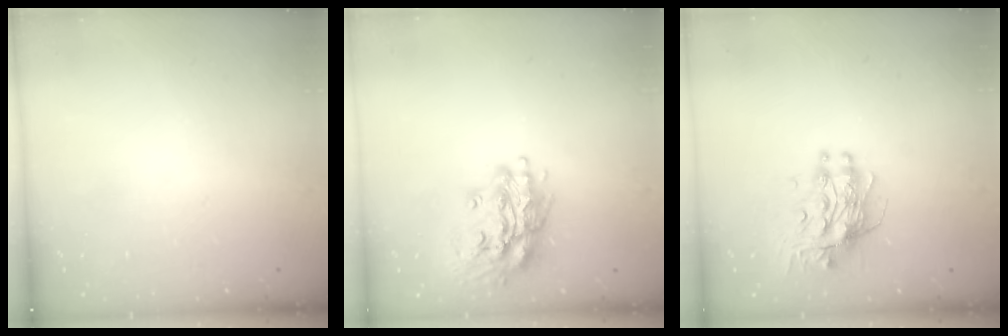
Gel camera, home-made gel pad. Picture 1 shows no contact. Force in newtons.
{"total": 16.7, "press": 16.5, "slide": 2.3}
{"total": 10.1, "press": 10.1, "slide": 0.8}